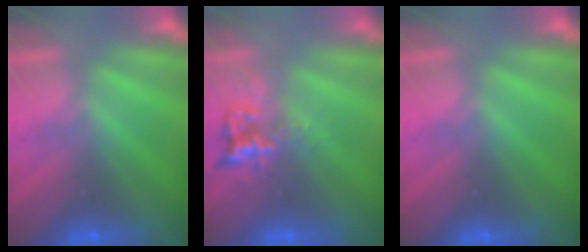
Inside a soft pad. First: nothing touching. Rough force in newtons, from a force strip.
{"total": 2.4}
{"total": 0.0}